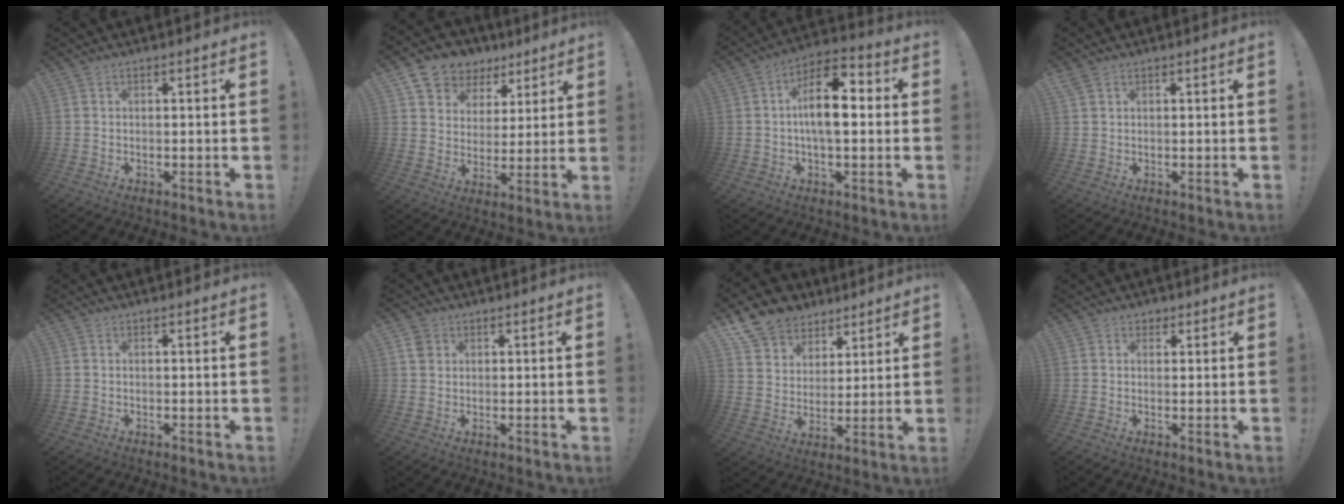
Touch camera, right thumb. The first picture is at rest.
{"total": 10.0, "force": [6.4, 7.4, 2.0], "torque": [-0.033, -0.049, 0.127]}
{"total": 13.5, "force": [0.7, 6.5, 11.8], "torque": [-0.191, 0.007, 0.007]}
{"total": 1.6, "force": [1.0, 0.9, 0.9], "torque": [-0.022, 0.003, 0.022]}
{"total": 0.0}
{"total": 3.0, "force": [1.6, 2.4, 0.9], "torque": [-0.005, -0.005, 0.028]}
{"total": 12.0, "force": [8.2, 8.4, 2.7], "torque": [-0.048, -0.055, 0.164]}
{"total": 2.4, "force": [1.3, 1.9, 0.7], "torque": [-0.005, -0.003, 0.023]}